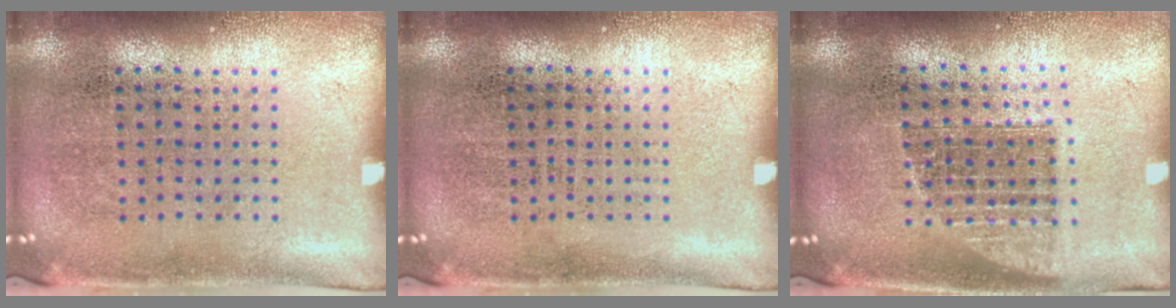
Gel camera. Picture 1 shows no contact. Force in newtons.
{"total": 0.0}
{"total": 1.3, "press": 1.0, "slide": 0.8}